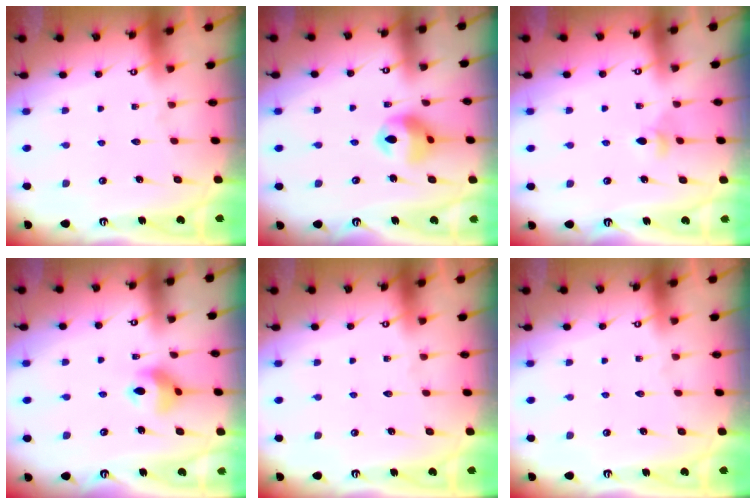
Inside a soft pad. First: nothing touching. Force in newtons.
{"total": 11.3, "press": 11.2, "slide": 1.4}
{"total": 3.9, "press": 3.8, "slide": 0.9}
{"total": 9.8, "press": 9.4, "slide": 2.6}
{"total": 0.0}
{"total": 0.0}